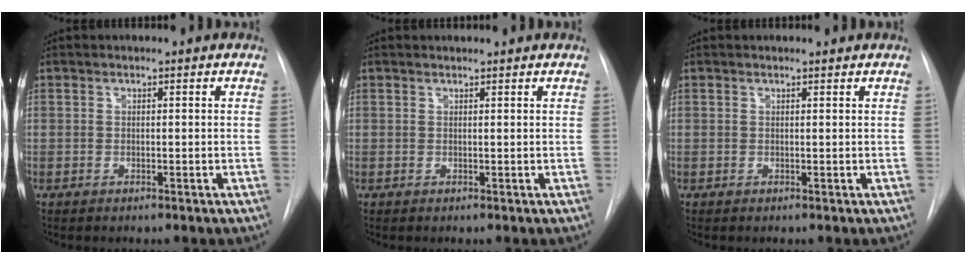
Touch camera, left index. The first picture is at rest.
{"total": 0.0}
{"total": 0.0}